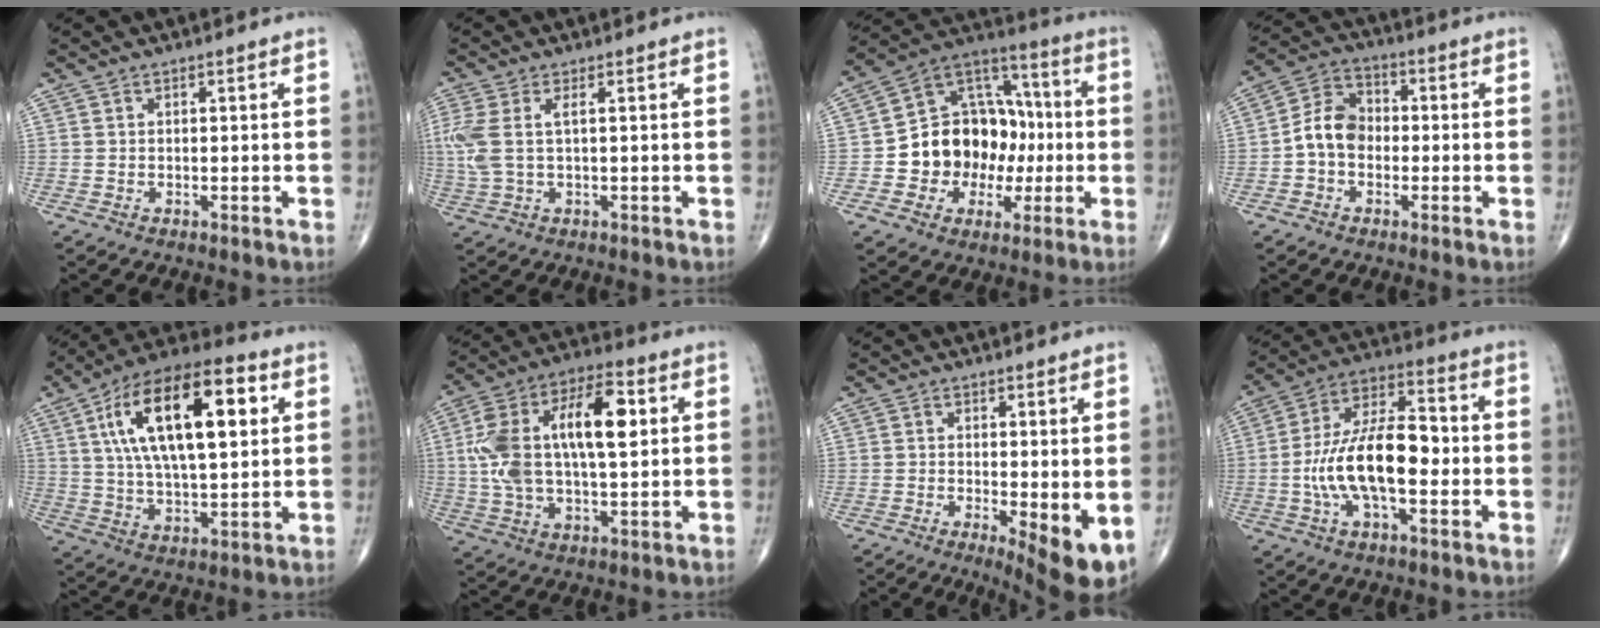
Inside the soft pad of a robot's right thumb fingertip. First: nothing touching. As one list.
[{"total": 6.2, "force": [0.9, 2.5, 5.6], "torque": [-0.176, 0.013, 0.025]}, {"total": 18.7, "force": [-1.9, 14.6, 11.5], "torque": [-0.127, 0.045, -0.028]}, {"total": 7.8, "force": [-1.3, 6.0, 4.9], "torque": [-0.074, 0.031, -0.039]}, {"total": 23.0, "force": [6.6, 9.6, 19.8], "torque": [-0.336, 0.005, 0.103]}, {"total": 20.2, "force": [3.5, 9.4, 17.6], "torque": [-0.330, 0.023, 0.056]}, {"total": 7.3, "force": [-1.2, 2.2, 6.9], "torque": [-0.100, -0.021, -0.014]}, {"total": 16.6, "force": [-2.2, 7.5, 14.6], "torque": [-0.268, 0.035, -0.045]}]